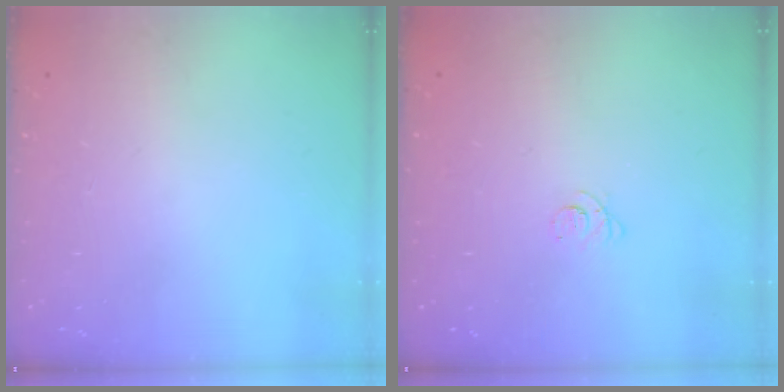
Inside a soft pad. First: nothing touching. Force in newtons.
{"total": 2.4, "press": 2.4, "slide": 0.3}